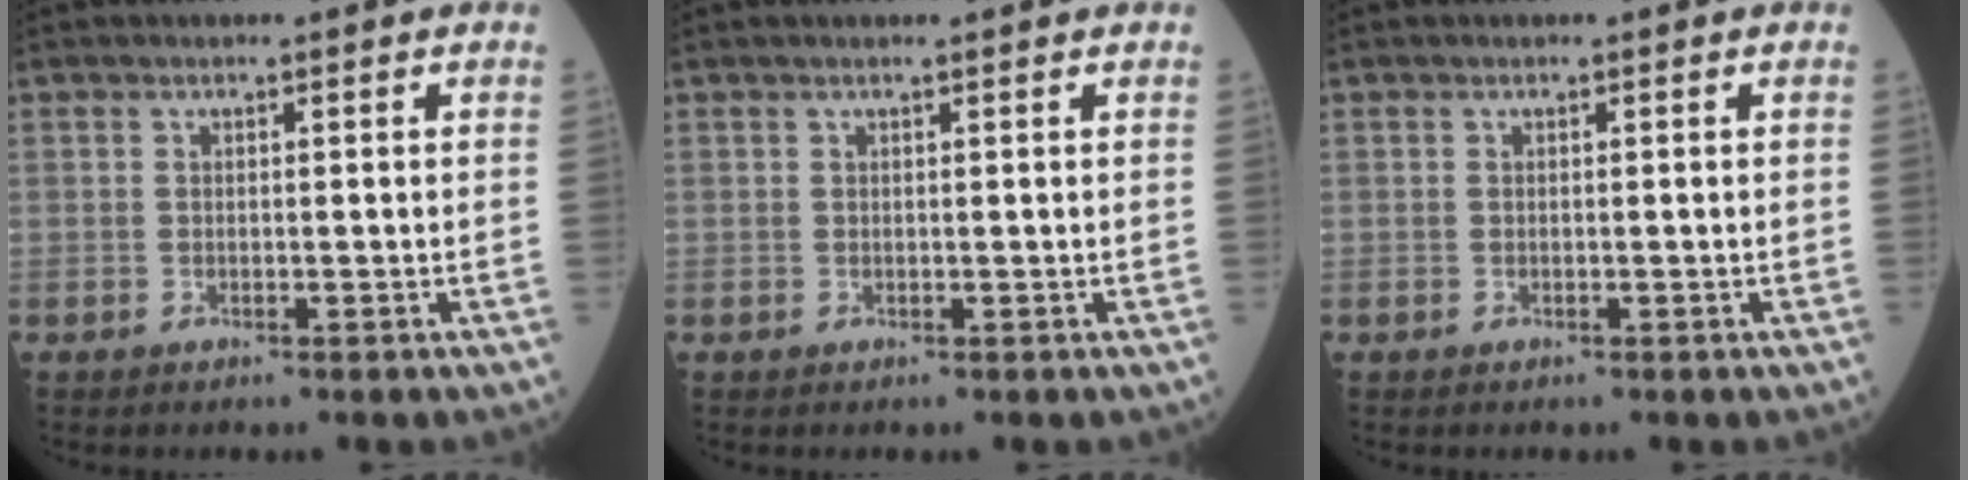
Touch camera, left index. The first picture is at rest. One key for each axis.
{"total": 1.5, "fx": 1.3, "fy": -0.2, "fz": 0.7, "tx": -0.012, "ty": 0.010, "tz": 0.020}
{"total": 0.0}